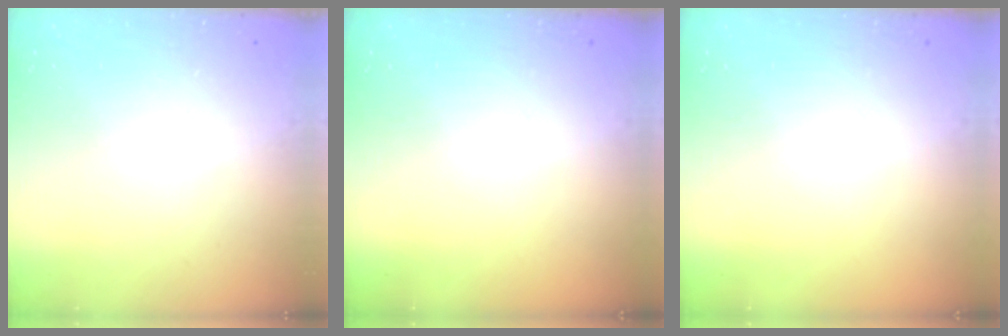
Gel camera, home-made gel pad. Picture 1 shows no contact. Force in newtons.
{"total": 0.0}
{"total": 0.0}